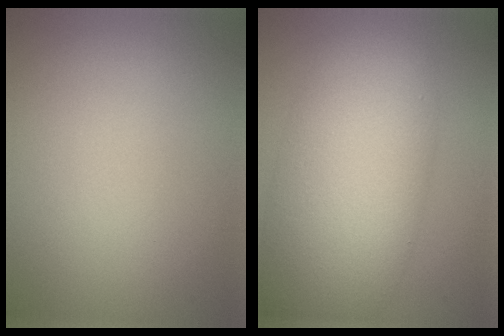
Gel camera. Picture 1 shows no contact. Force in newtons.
{"total": 10.1, "press": 10.1, "slide": 0.3}